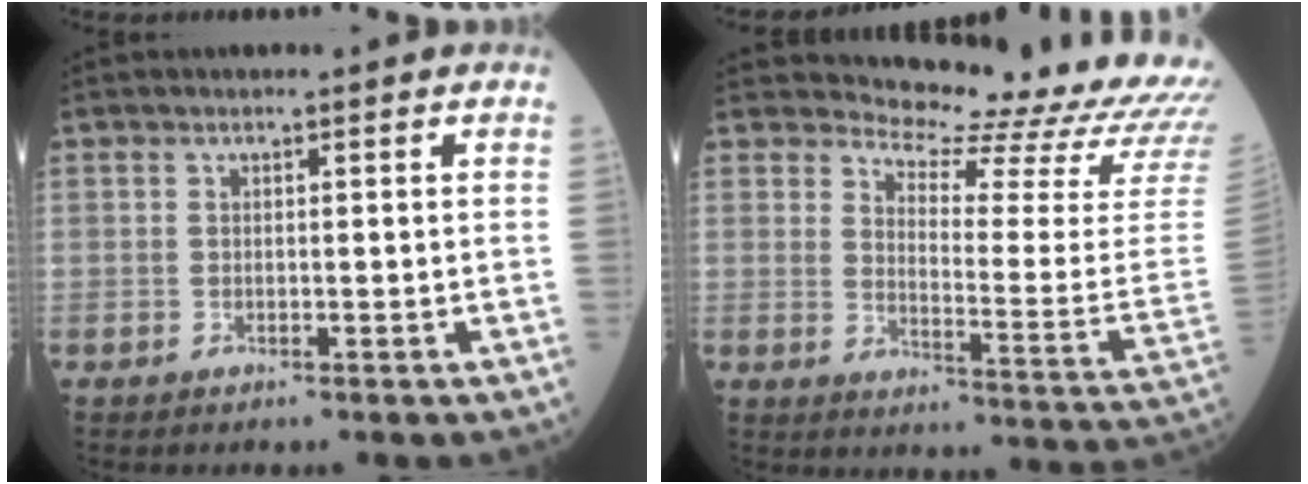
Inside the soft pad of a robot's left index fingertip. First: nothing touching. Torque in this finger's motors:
{"motor_torque": [0.96, -1.18, 0.14, 0.00]}